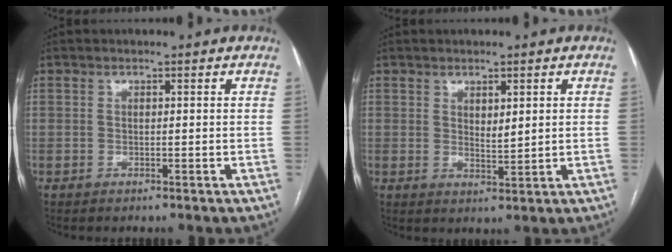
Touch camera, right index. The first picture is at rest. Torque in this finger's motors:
{"motor_torque": [-0.09, 0.10, -0.08, -0.01]}